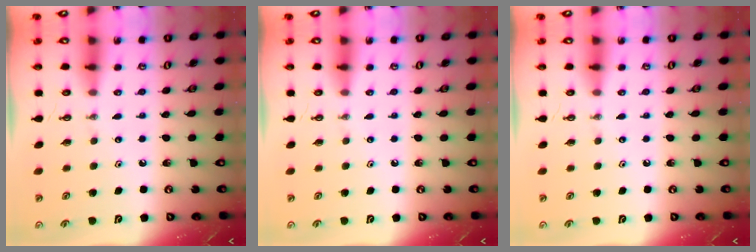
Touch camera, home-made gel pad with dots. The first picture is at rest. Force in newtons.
{"total": 0.0}
{"total": 0.0}